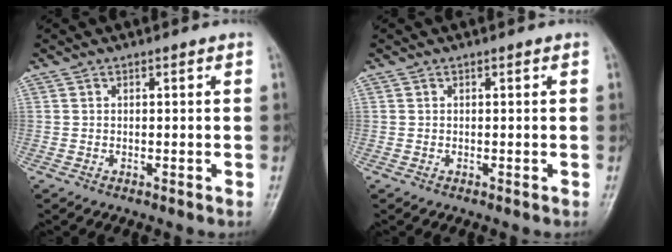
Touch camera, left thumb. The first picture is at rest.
{"total": 0.0}